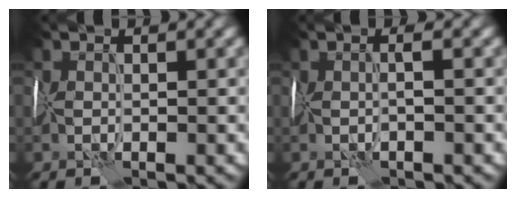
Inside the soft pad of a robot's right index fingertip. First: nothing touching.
{"total": 1.1, "force": [0.1, -0.3, 1.0], "torque": [-0.013, 0.006, 0.004]}